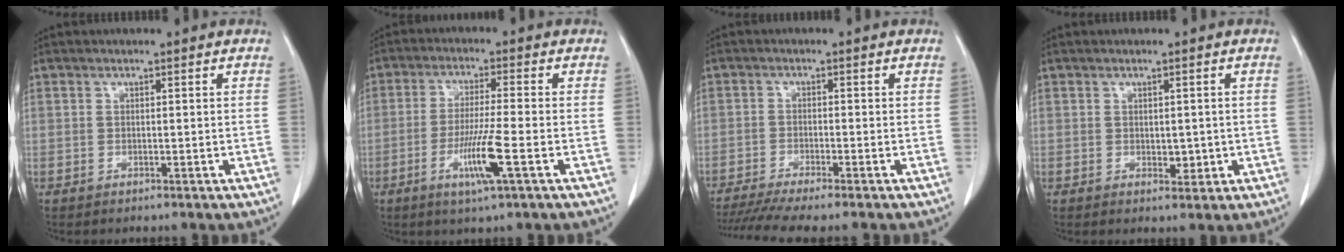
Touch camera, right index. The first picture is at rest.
{"total": 7.9, "force": [-2.9, -0.4, 7.3], "torque": [-0.140, -0.017, -0.056]}
{"total": 8.5, "force": [-7.2, -0.4, 4.5], "torque": [-0.066, -0.018, -0.118]}
{"total": 2.3, "force": [-0.2, 1.4, 1.8], "torque": [-0.021, -0.003, 0.004]}